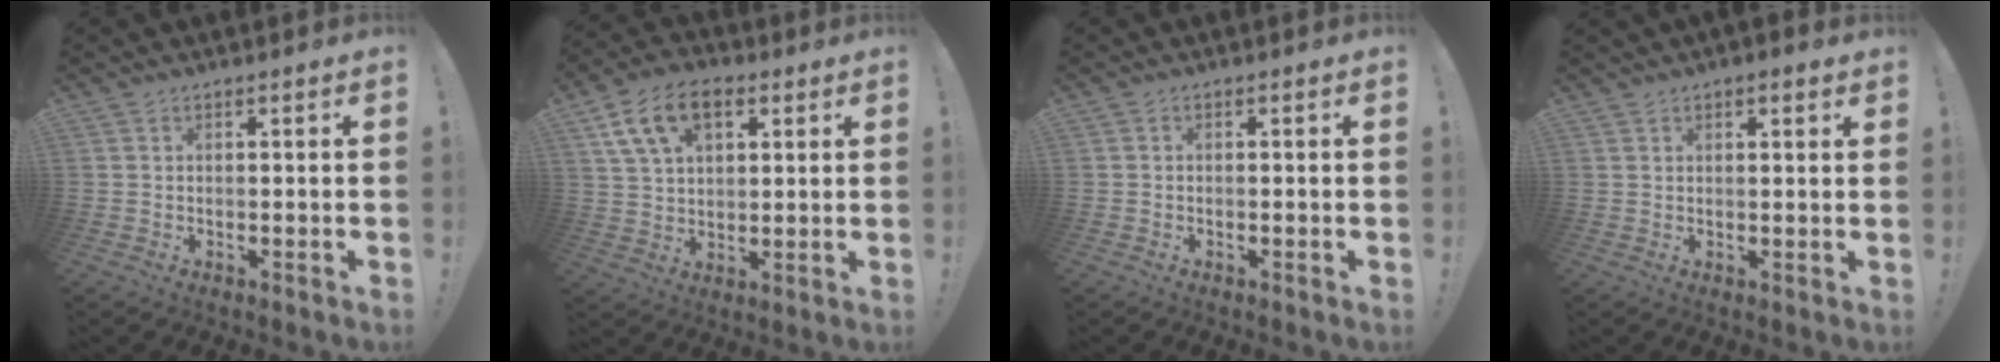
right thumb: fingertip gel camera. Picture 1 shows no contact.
{"total": 13.7, "force": [6.0, 8.6, 8.8], "torque": [-0.153, -0.010, 0.115]}
{"total": 0.0}
{"total": 1.7, "force": [1.2, 0.9, 0.8], "torque": [-0.002, -0.005, 0.020]}